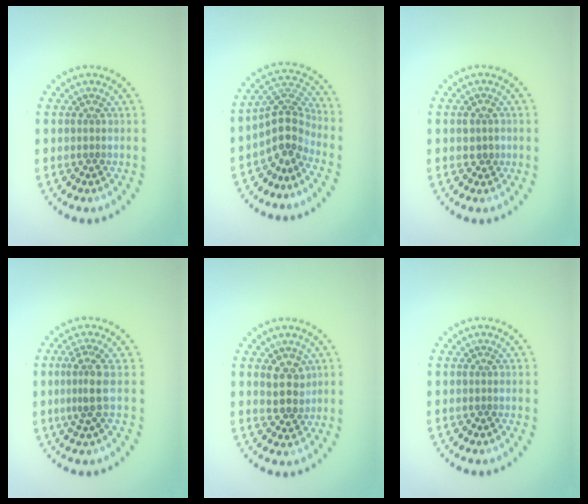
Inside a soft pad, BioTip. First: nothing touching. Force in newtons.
{"total": 3.6, "press": 2.6, "slide": 2.4}
{"total": 1.4, "press": 1.4, "slide": 0.3}
{"total": 2.6, "press": 1.9, "slide": 1.8}
{"total": 2.8, "press": 2.5, "slide": 1.2}
{"total": 0.0}